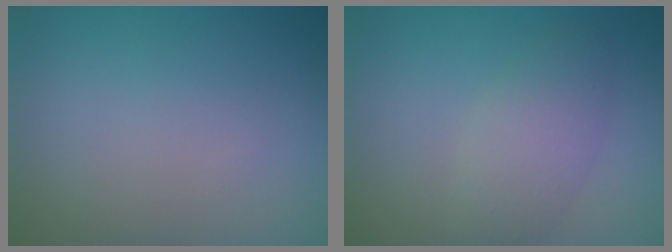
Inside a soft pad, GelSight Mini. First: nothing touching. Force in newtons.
{"total": 2.9, "press": 2.9, "slide": 0.1}